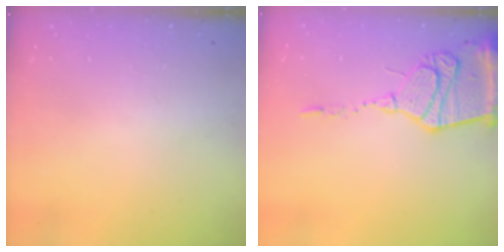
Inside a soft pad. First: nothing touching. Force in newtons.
{"total": 17.8, "press": 17.7, "slide": 1.5}